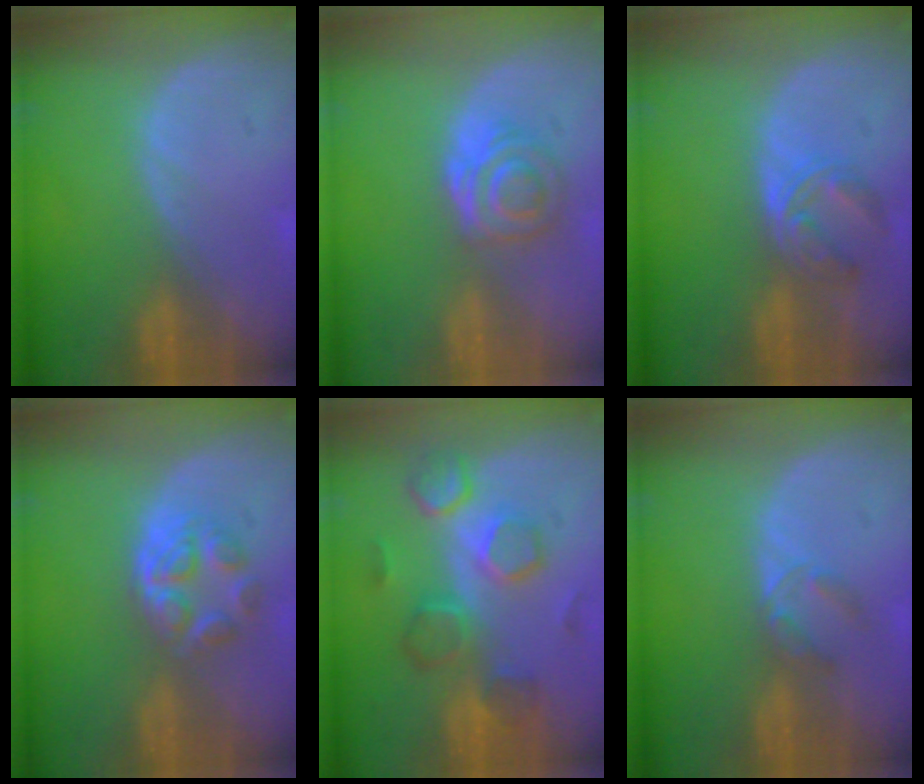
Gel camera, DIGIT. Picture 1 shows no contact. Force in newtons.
{"total": 5.9, "press": 5.1, "slide": 2.9}
{"total": 5.5, "press": 4.9, "slide": 2.6}
{"total": 6.2, "press": 5.2, "slide": 3.3}
{"total": 8.3, "press": 8.2, "slide": 1.4}
{"total": 2.9, "press": 2.7, "slide": 1.0}